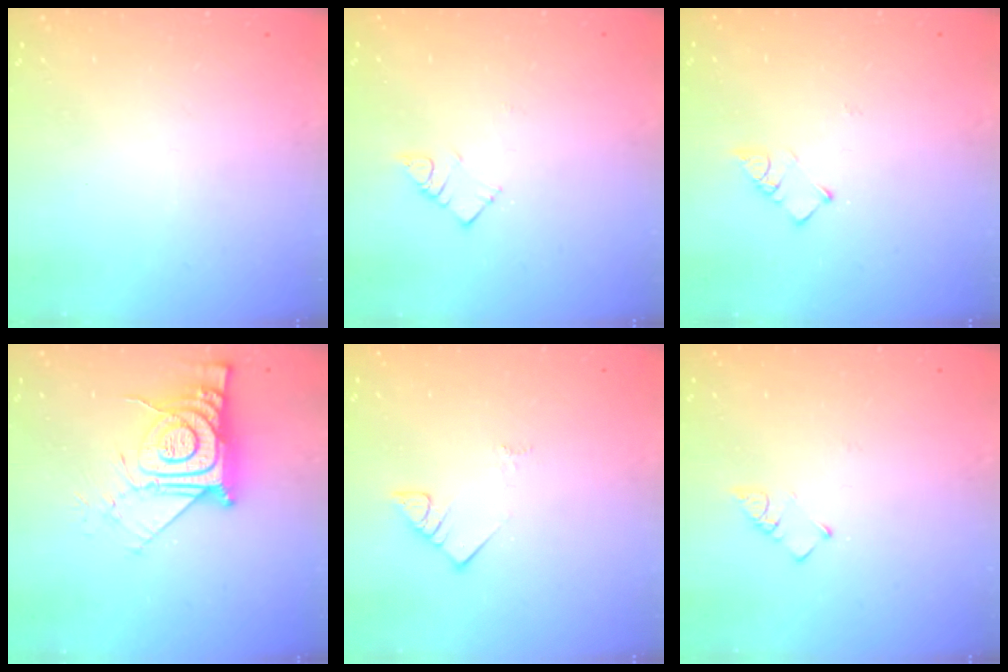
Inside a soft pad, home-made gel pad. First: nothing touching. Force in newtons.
{"total": 4.0, "press": 4.0, "slide": 0.5}
{"total": 2.9, "press": 2.9, "slide": 0.0}
{"total": 14.7, "press": 14.6, "slide": 1.0}
{"total": 3.8, "press": 3.7, "slide": 0.6}
{"total": 2.7, "press": 2.7, "slide": 0.4}